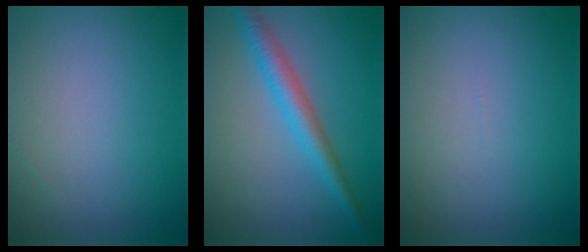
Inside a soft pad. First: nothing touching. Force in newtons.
{"total": 3.4, "press": 3.4, "slide": 0.2}
{"total": 0.0}